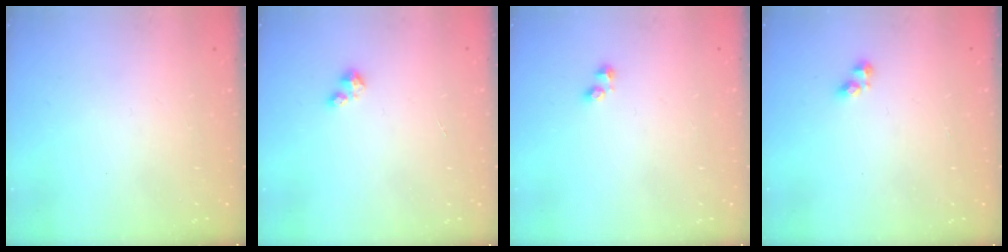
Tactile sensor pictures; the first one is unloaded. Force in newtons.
{"total": 1.7, "press": 1.7, "slide": 0.2}
{"total": 1.9, "press": 1.9, "slide": 0.5}
{"total": 2.8, "press": 2.8, "slide": 0.3}